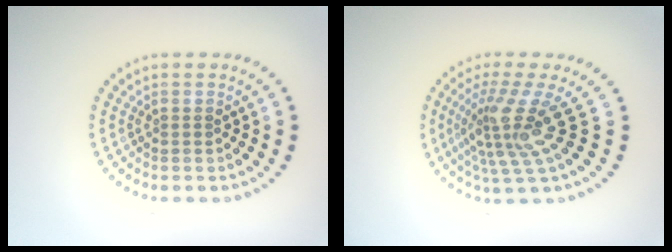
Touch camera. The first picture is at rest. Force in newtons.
{"total": 4.7, "press": 3.1, "slide": 3.6}